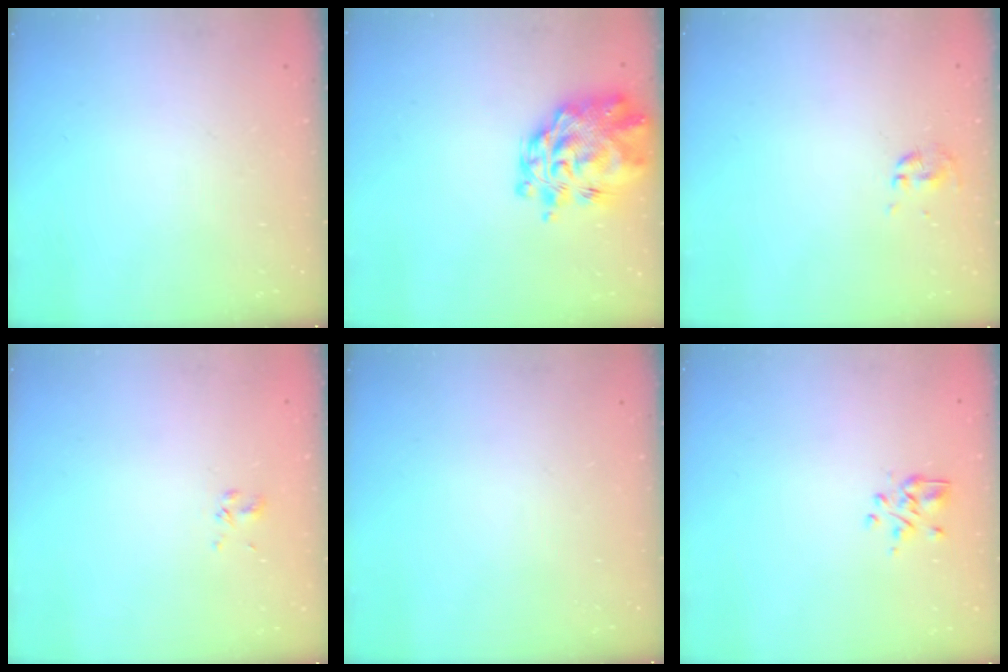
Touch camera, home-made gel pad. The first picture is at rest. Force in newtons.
{"total": 10.5, "press": 10.0, "slide": 3.4}
{"total": 0.0}
{"total": 2.5, "press": 2.3, "slide": 0.9}
{"total": 0.0}
{"total": 2.9, "press": 2.7, "slide": 1.1}